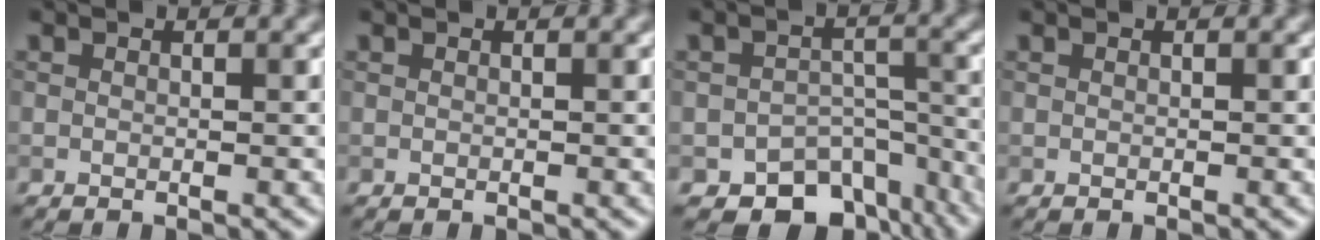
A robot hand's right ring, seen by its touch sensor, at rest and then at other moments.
{"total": 0.0}
{"total": 8.5, "force": [-6.2, 5.1, 2.9], "torque": [-0.016, -0.010, -0.084]}
{"total": 0.0}